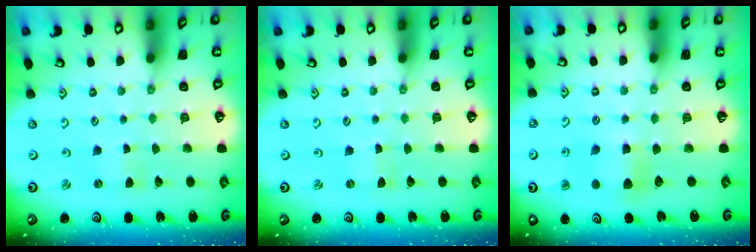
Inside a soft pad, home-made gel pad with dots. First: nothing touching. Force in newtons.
{"total": 0.0}
{"total": 5.6, "press": 5.6, "slide": 0.0}